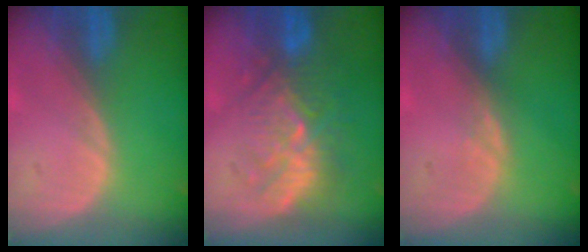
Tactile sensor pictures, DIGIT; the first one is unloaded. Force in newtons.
{"total": 9.3, "press": 8.9, "slide": 2.7}
{"total": 0.9, "press": 0.9, "slide": 0.4}